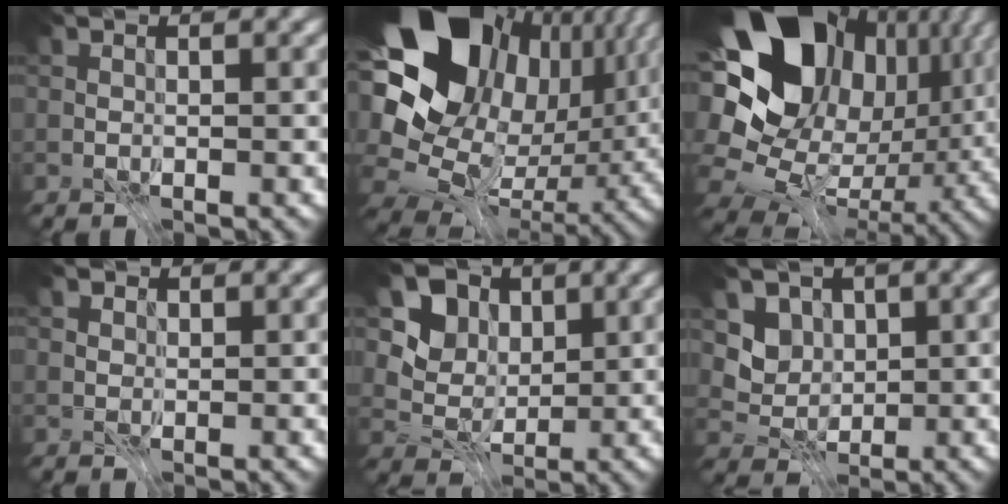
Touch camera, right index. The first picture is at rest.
{"total": 19.9, "force": [4.9, 14.5, 12.7], "torque": [-0.252, -0.028, 0.113]}
{"total": 19.1, "force": [3.3, 13.5, 13.1], "torque": [-0.221, -0.031, 0.085]}
{"total": 1.1, "force": [0.5, 1.0, 0.4], "torque": [-0.009, -0.009, 0.017]}
{"total": 5.9, "force": [1.7, 4.8, 3.0], "torque": [-0.052, -0.010, 0.007]}
{"total": 2.9, "force": [0.5, 2.6, 1.1], "torque": [-0.023, -0.009, -0.002]}